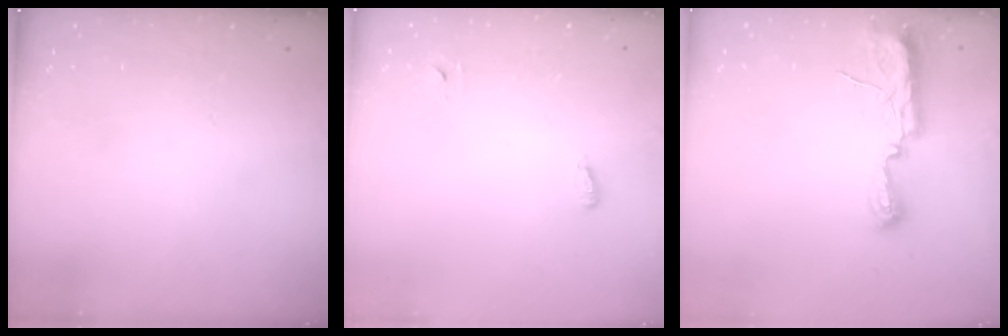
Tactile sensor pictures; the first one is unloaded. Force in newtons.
{"total": 3.2, "press": 2.9, "slide": 1.4}
{"total": 10.1, "press": 8.9, "slide": 4.8}